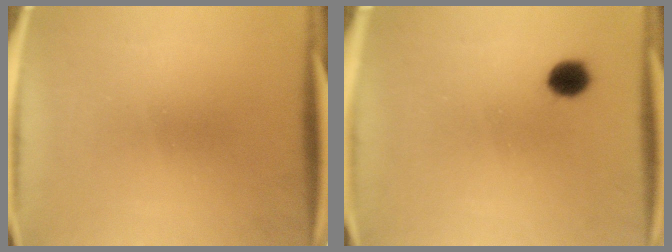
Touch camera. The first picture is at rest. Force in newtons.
{"total": 4.5}